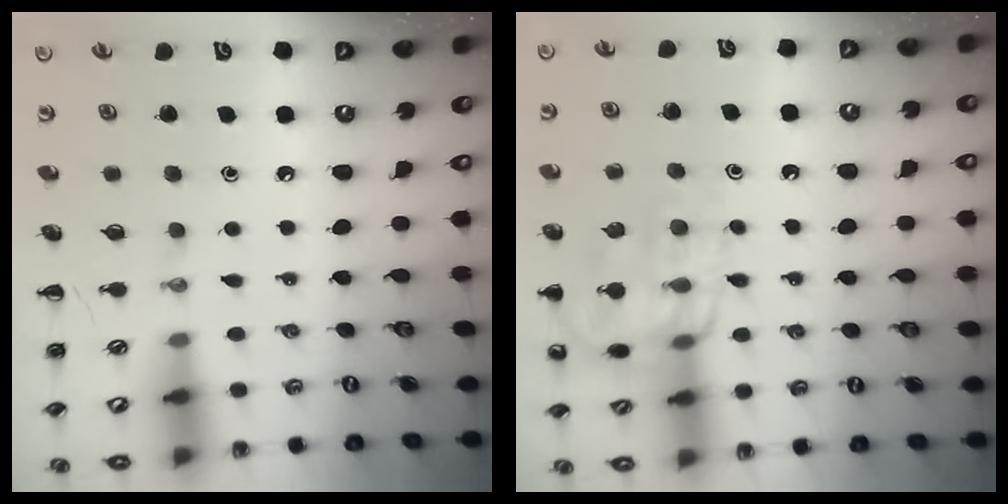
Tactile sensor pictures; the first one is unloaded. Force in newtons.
{"total": 14.0, "press": 14.0, "slide": 1.2}